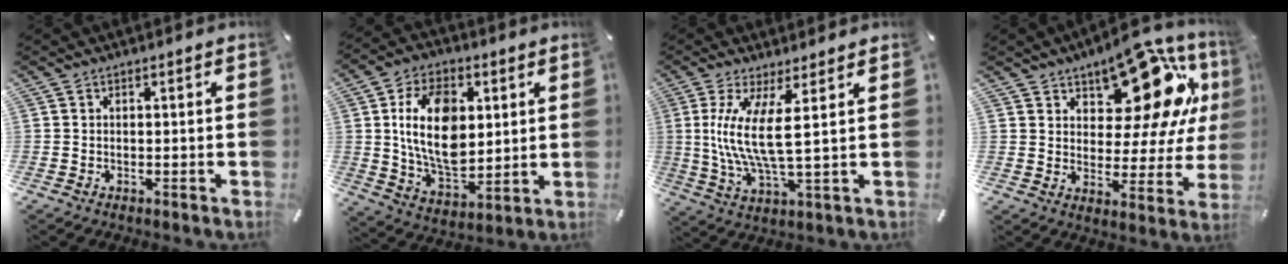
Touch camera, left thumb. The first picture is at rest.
{"total": 16.9, "force": [3.5, 11.1, 12.2], "torque": [-0.242, 0.002, 0.061]}
{"total": 11.3, "force": [2.5, 2.3, 10.8], "torque": [-0.236, -0.016, 0.041]}
{"total": 18.2, "force": [11.5, 9.1, 10.9], "torque": [-0.146, -0.084, 0.193]}